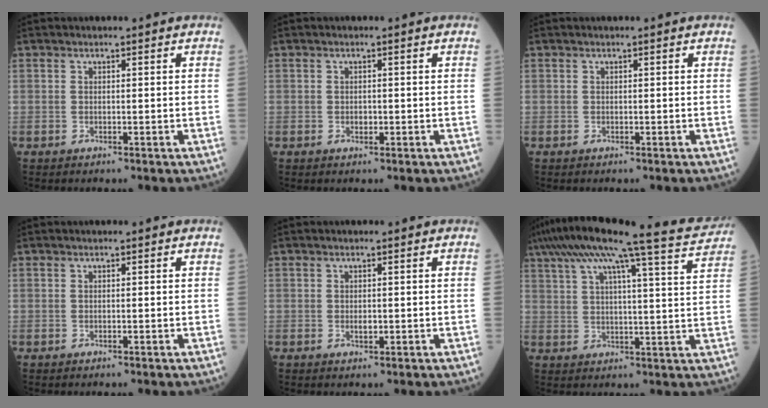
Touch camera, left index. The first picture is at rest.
{"total": 0.9, "force": [-0.3, 0.7, 0.5], "torque": [-0.010, 0.002, -0.005]}
{"total": 0.0}
{"total": 0.0}
{"total": 1.0, "force": [-0.1, 0.6, 0.7], "torque": [-0.013, 0.000, -0.001]}
{"total": 19.3, "force": [16.5, -0.3, 10.1], "torque": [-0.181, -0.005, 0.223]}